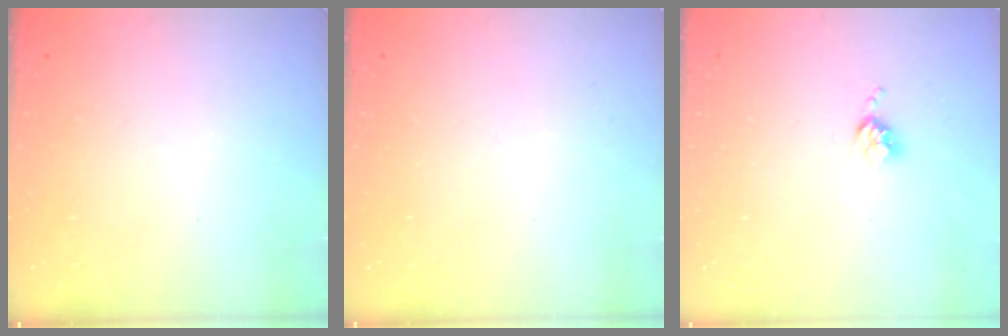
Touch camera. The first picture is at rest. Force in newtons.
{"total": 0.0}
{"total": 3.6, "press": 3.6, "slide": 0.4}